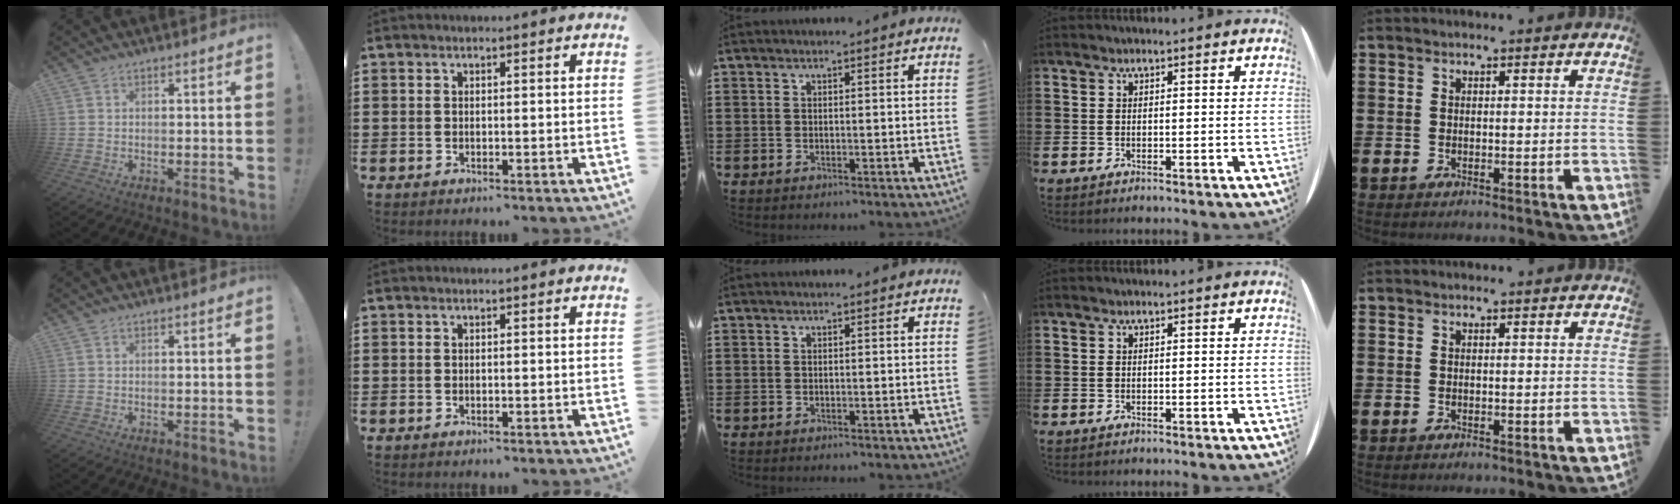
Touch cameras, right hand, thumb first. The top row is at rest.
{}